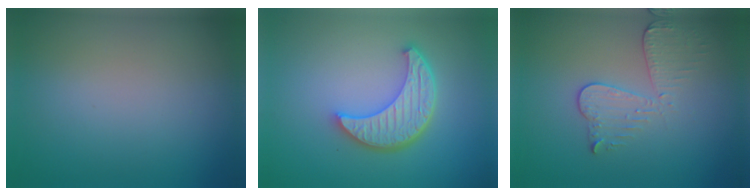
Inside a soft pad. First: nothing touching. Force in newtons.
{"total": 5.6, "press": 4.3, "slide": 3.6}
{"total": 3.3, "press": 3.0, "slide": 1.5}